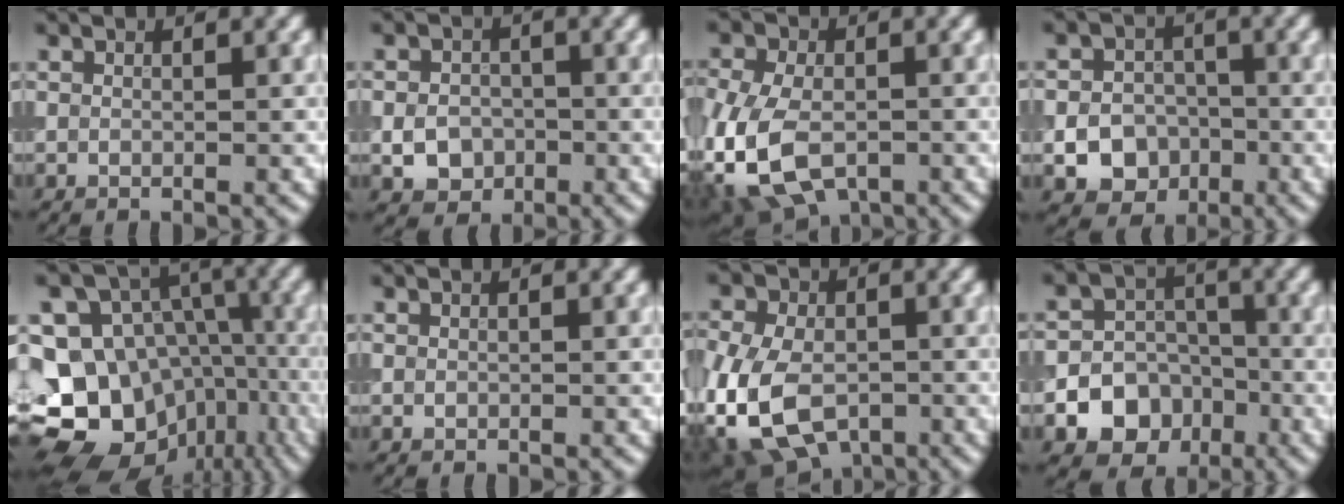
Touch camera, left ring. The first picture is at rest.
{"total": 3.1, "force": [-0.9, 2.6, 1.4], "torque": [-0.021, -0.001, -0.018]}
{"total": 9.4, "force": [-3.9, 5.6, 6.5], "torque": [-0.157, -0.030, -0.078]}
{"total": 7.2, "force": [-2.6, 6.3, 2.3], "torque": [-0.015, -0.015, -0.062]}
{"total": 19.3, "force": [-6.4, 16.7, 7.3], "torque": [-0.154, -0.010, -0.082]}
{"total": 0.0}
{"total": 11.4, "force": [-4.3, 7.6, 7.3], "torque": [-0.147, -0.035, -0.075]}
{"total": 10.3, "force": [-4.3, 8.9, 2.6], "torque": [-0.024, -0.027, -0.090]}